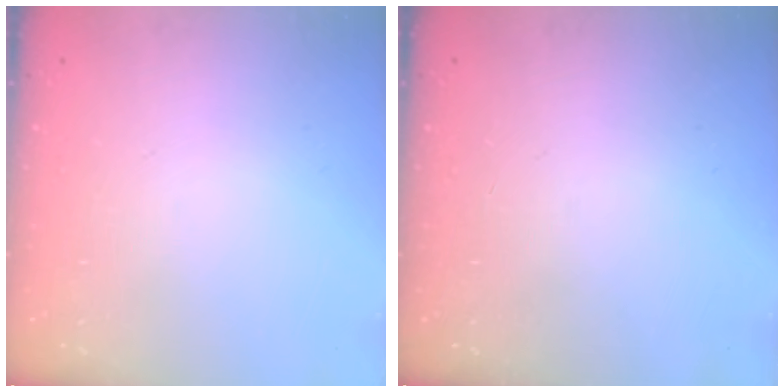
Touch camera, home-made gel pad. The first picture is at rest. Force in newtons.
{"total": 0.0}